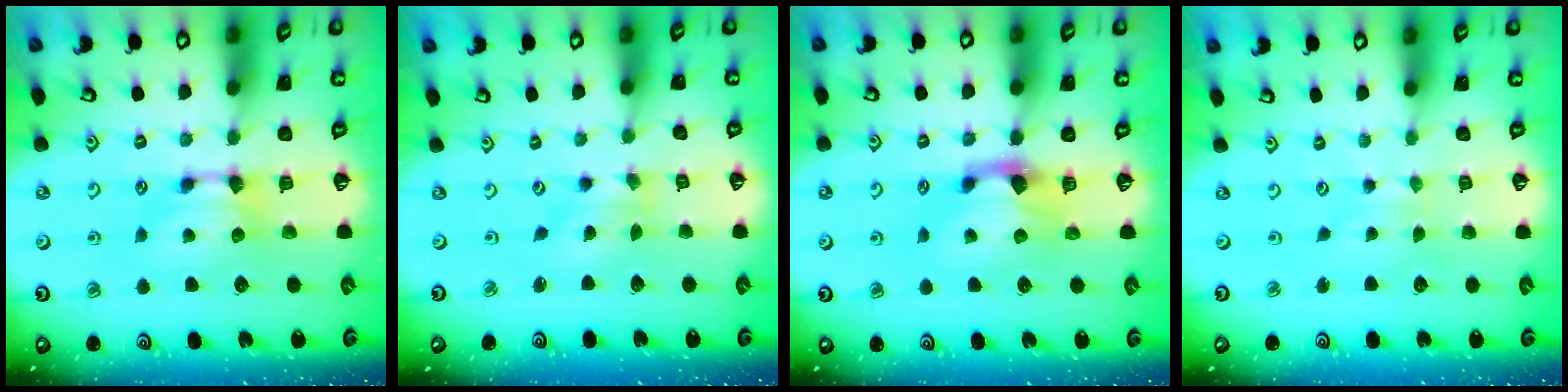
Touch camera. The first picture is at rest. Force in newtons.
{"total": 1.7, "press": 1.3, "slide": 1.0}
{"total": 1.5, "press": 1.2, "slide": 0.9}
{"total": 2.4, "press": 2.3, "slide": 0.4}